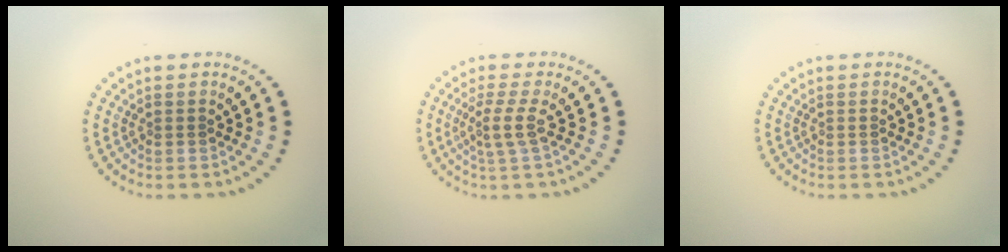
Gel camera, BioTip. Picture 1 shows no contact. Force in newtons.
{"total": 2.2, "press": 1.6, "slide": 1.6}
{"total": 0.0}